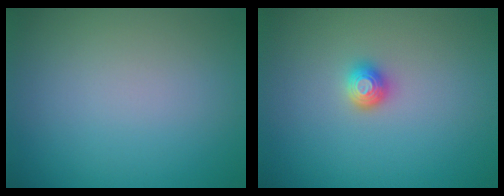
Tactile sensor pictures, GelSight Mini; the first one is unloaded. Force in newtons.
{"total": 1.4, "press": 1.2, "slide": 0.6}